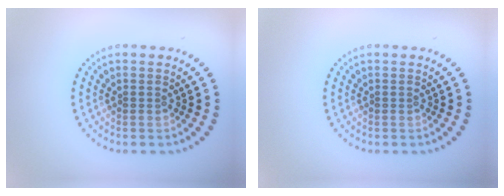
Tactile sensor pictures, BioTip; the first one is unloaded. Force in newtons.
{"total": 0.0}